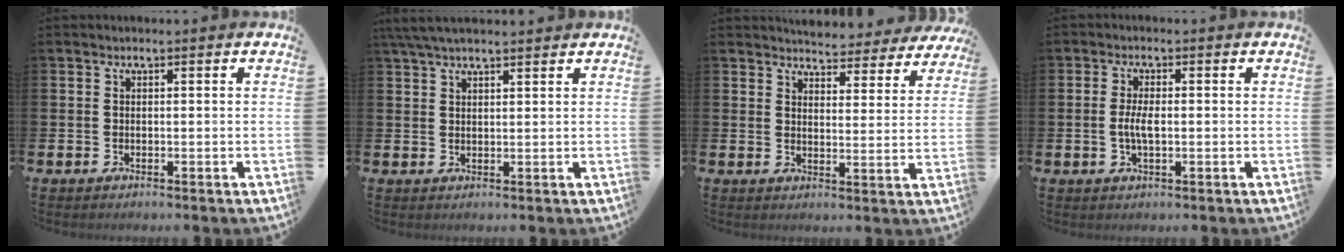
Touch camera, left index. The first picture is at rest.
{"total": 4.2, "force": [3.5, 1.0, 2.0], "torque": [-0.045, -0.004, 0.065]}
{"total": 4.9, "force": [4.8, 0.9, 0.2], "torque": [-0.009, -0.038, 0.082]}
{"total": 3.2, "force": [-0.2, 1.2, 3.0], "torque": [-0.061, -0.001, -0.008]}